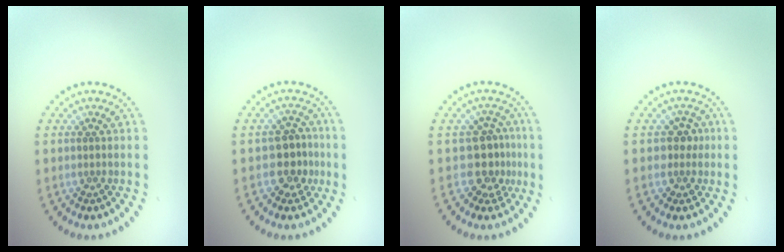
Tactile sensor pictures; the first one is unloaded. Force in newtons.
{"total": 2.9, "press": 2.7, "slide": 1.1}
{"total": 3.0, "press": 2.5, "slide": 1.7}
{"total": 1.9, "press": 1.6, "slide": 1.1}